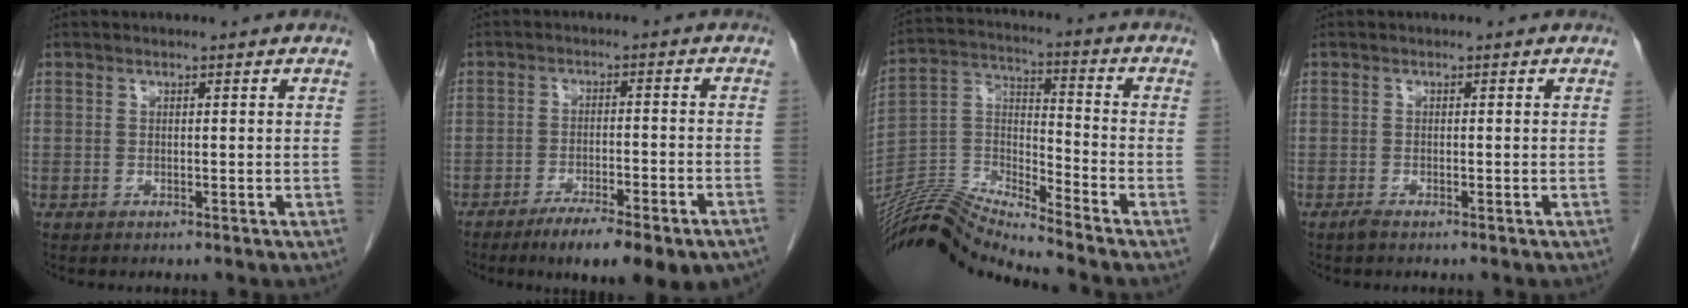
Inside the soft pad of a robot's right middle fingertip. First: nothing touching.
{"total": 13.5, "force": [-10.1, 2.0, 8.7], "torque": [-0.096, -0.009, -0.148]}
{"total": 13.0, "force": [-12.6, -1.9, 2.3], "torque": [-0.046, 0.032, -0.244]}
{"total": 0.7, "force": [-0.6, 0.0, 0.4], "torque": [-0.012, -0.002, -0.013]}